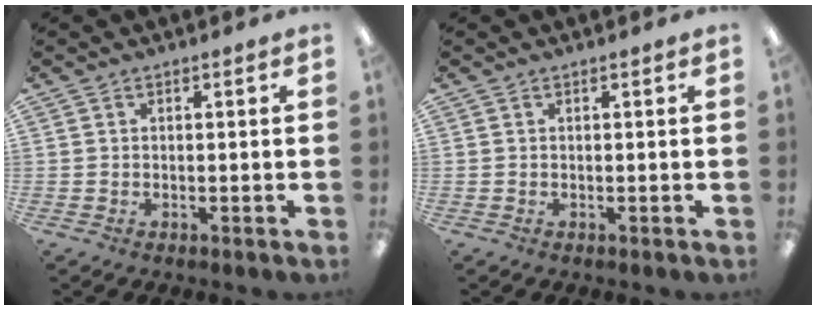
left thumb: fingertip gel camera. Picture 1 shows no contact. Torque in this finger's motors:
{"motor_torque": [-0.01, 0.01, 0.00, 0.00, 0.00]}